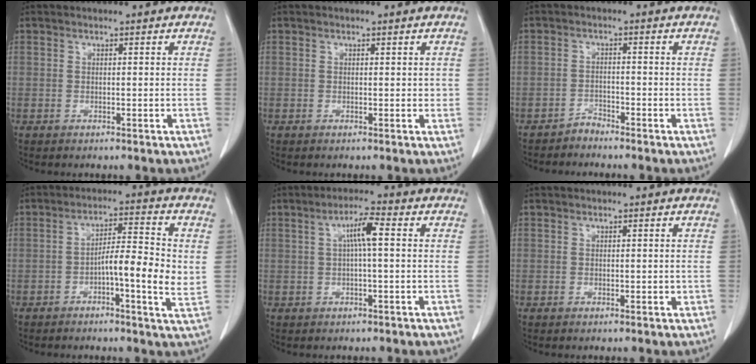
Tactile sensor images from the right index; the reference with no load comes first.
{"total": 0.8, "force": [0.2, 0.6, 0.5], "torque": [0.001, 0.001, 0.002]}
{"total": 1.6, "force": [-1.6, 0.3, -0.3], "torque": [0.014, -0.001, -0.029]}
{"total": 8.8, "force": [-0.9, 1.0, 8.7], "torque": [-0.135, 0.005, -0.022]}
{"total": 4.3, "force": [0.8, 0.4, 4.2], "torque": [-0.077, 0.012, 0.012]}
{"total": 0.9, "force": [0.0, 0.5, 0.7], "torque": [-0.007, 0.000, 0.002]}